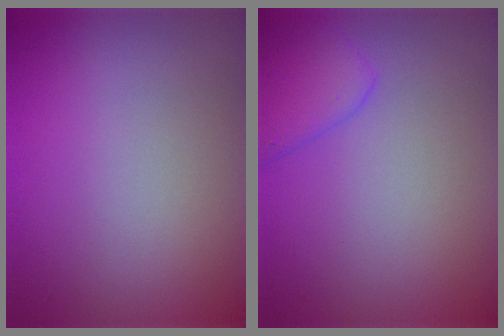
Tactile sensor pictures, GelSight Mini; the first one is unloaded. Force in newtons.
{"total": 2.7, "press": 2.7, "slide": 0.2}